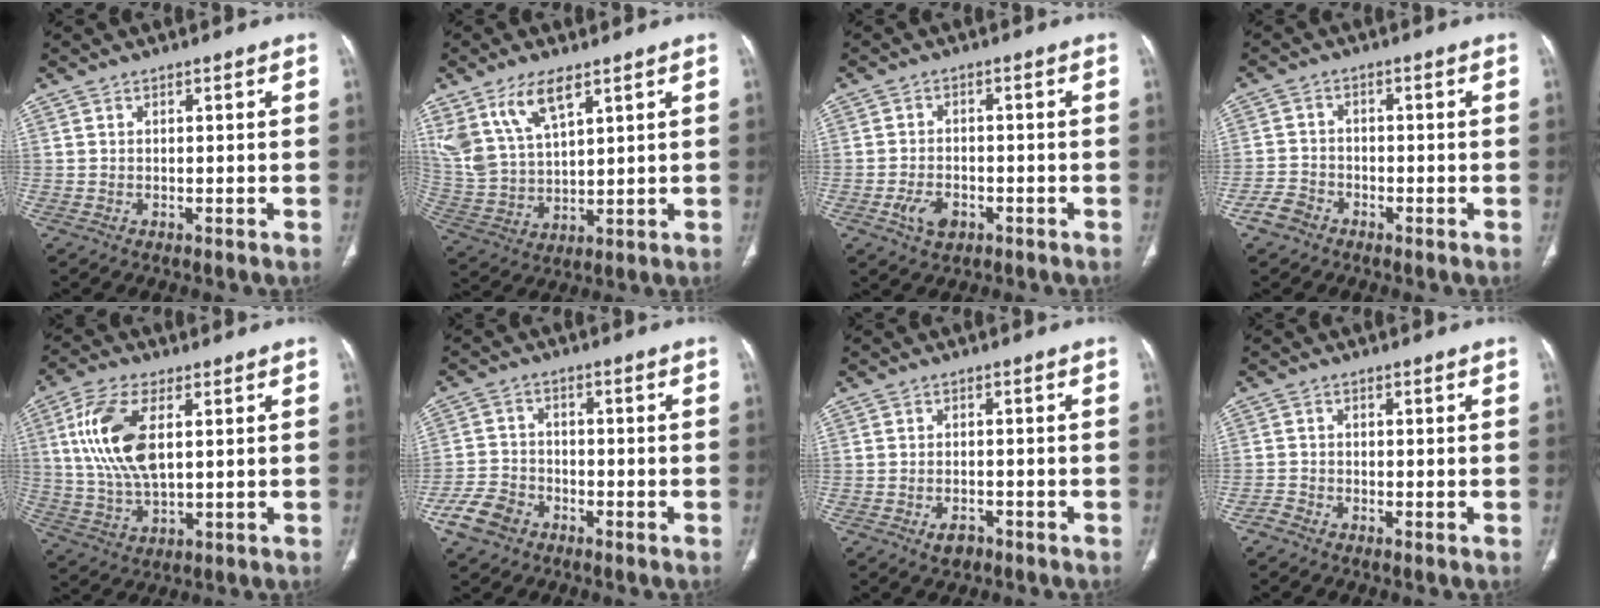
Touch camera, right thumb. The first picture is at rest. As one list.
[{"total": 12.3, "force": [7.4, 5.4, 8.2], "torque": [-0.162, -0.021, 0.159]}, {"total": 4.7, "force": [-2.2, 3.0, 2.9], "torque": [-0.052, 0.011, -0.036]}, {"total": 3.9, "force": [-2.6, 2.7, 1.0], "torque": [-0.013, 0.018, -0.053]}, {"total": 13.6, "force": [3.2, 6.6, 11.4], "torque": [-0.242, -0.005, 0.066]}, {"total": 6.9, "force": [-4.1, 4.9, 2.8], "torque": [-0.051, 0.022, -0.078]}, {"total": 2.7, "force": [-1.8, 1.6, 1.4], "torque": [-0.023, 0.008, -0.024]}, {"total": 1.6, "force": [-1.4, 0.7, 0.4], "torque": [-0.008, 0.000, -0.032]}]